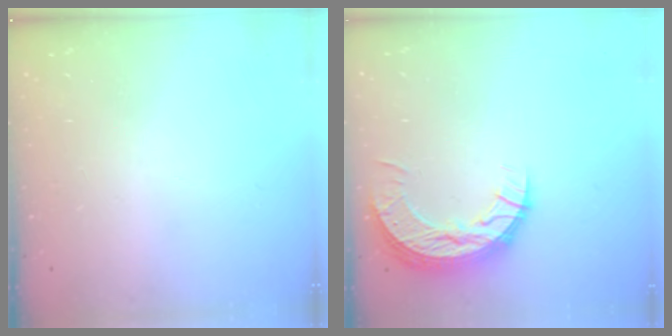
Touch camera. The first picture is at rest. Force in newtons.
{"total": 9.9, "press": 9.9, "slide": 0.7}